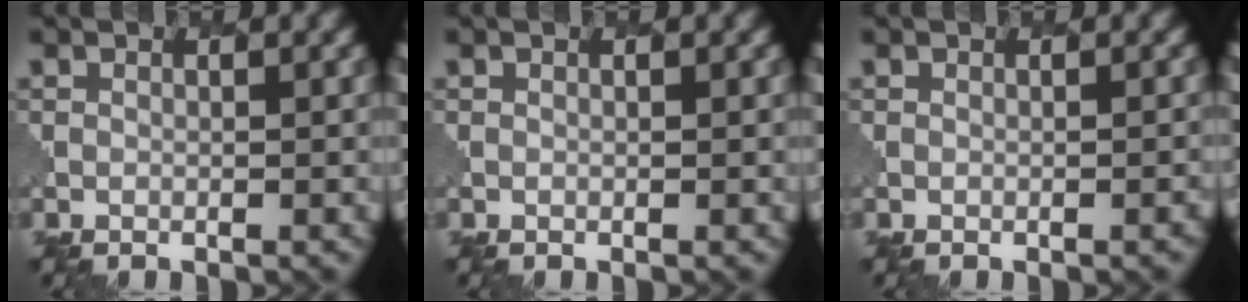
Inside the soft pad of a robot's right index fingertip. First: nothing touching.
{"total": 0.0}
{"total": 0.9, "force": [-0.5, 0.3, 0.7], "torque": [0.001, 0.001, -0.006]}